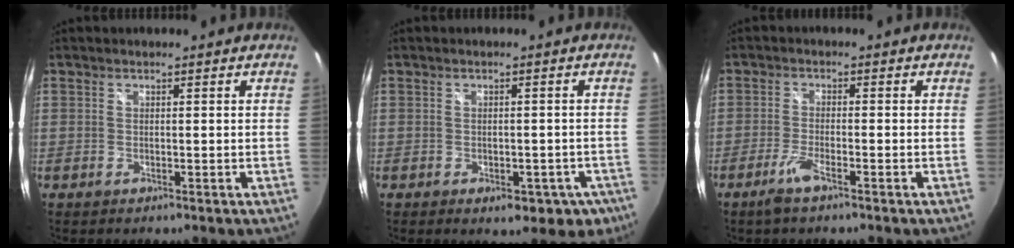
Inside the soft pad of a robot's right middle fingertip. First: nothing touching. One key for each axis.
{"total": 7.9, "fx": -4.6, "fy": 4.5, "fz": 4.6, "tx": -0.079, "ty": -0.012, "tz": -0.046}
{"total": 4.1, "fx": -2.8, "fy": 0.4, "fz": 3.0, "tx": -0.075, "ty": -0.007, "tz": -0.054}